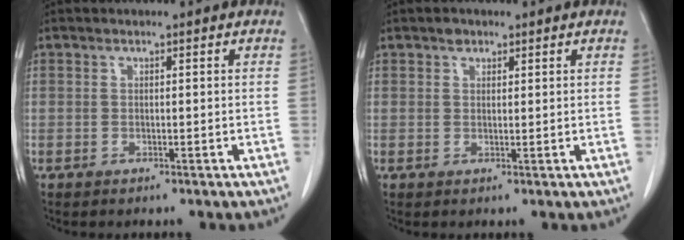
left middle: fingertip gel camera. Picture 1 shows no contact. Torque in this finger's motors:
{"motor_torque": [-0.15, 0.10, -0.03, 0.00]}